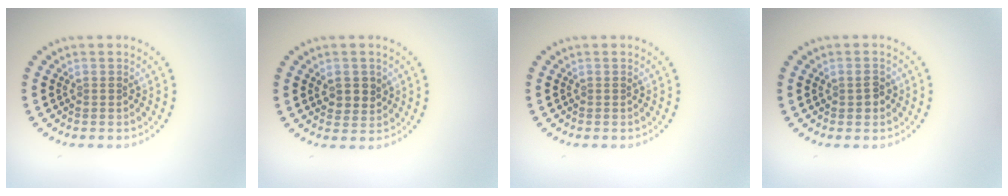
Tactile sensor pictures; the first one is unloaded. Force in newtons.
{"total": 2.2, "press": 2.1, "slide": 0.7}
{"total": 0.0}
{"total": 1.5, "press": 1.5, "slide": 0.1}